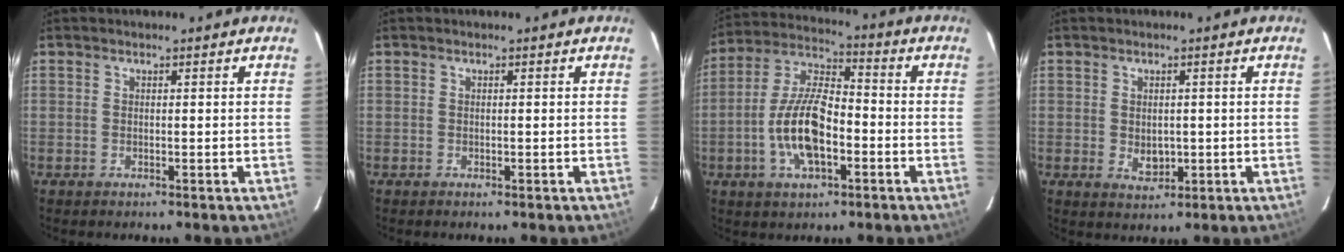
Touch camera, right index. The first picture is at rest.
{"total": 0.0}
{"total": 13.3, "force": [-3.9, 5.6, 11.4], "torque": [-0.238, 0.005, -0.074]}
{"total": 3.5, "force": [-0.3, 2.6, 2.3], "torque": [-0.036, -0.003, 0.002]}